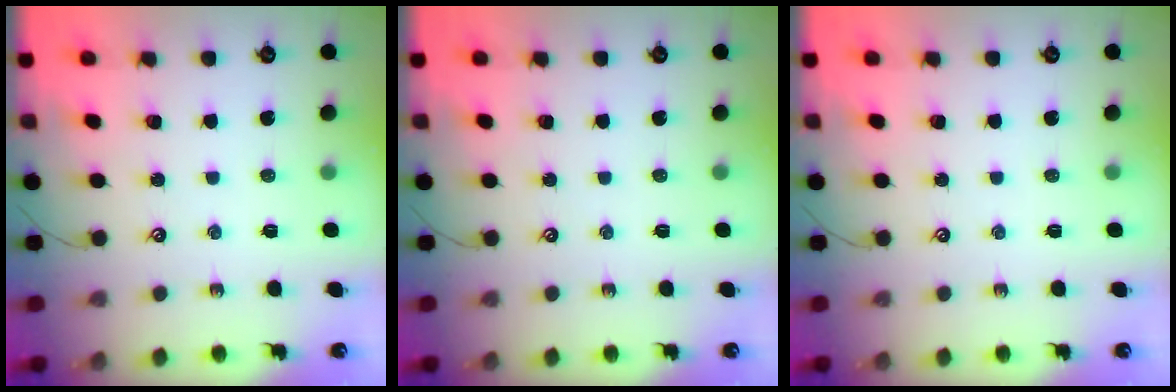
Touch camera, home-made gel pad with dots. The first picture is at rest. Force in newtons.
{"total": 0.0}
{"total": 0.0}